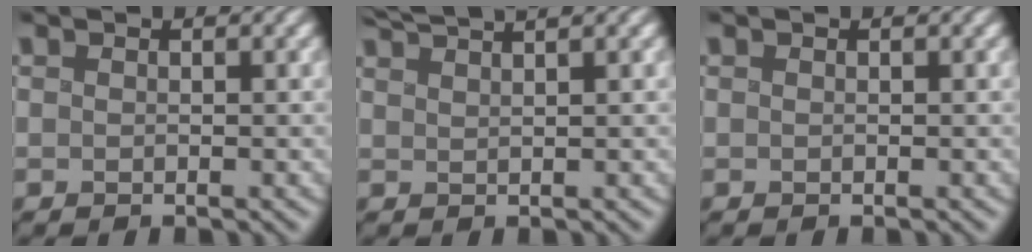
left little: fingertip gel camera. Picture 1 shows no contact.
{"total": 3.1, "force": [2.8, -0.4, 1.2], "torque": [-0.029, 0.019, 0.055]}
{"total": 0.0}